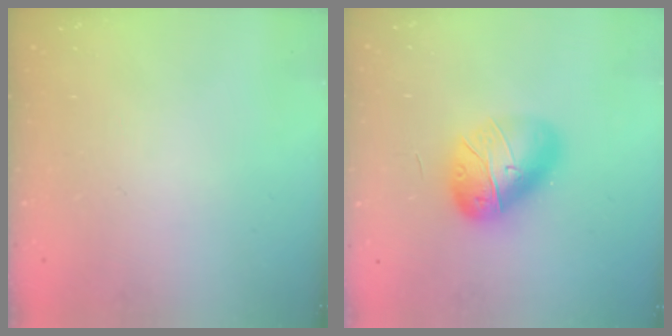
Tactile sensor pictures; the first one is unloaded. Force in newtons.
{"total": 15.7, "press": 15.7, "slide": 0.9}